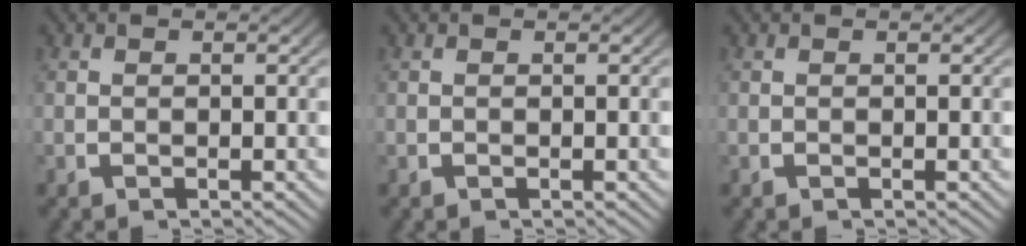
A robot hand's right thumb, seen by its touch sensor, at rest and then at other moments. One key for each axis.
{"total": 0.0}
{"total": 0.0}